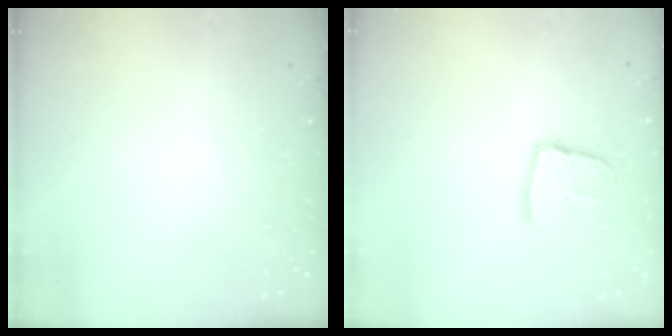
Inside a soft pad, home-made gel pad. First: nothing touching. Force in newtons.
{"total": 11.4, "press": 11.4, "slide": 1.0}